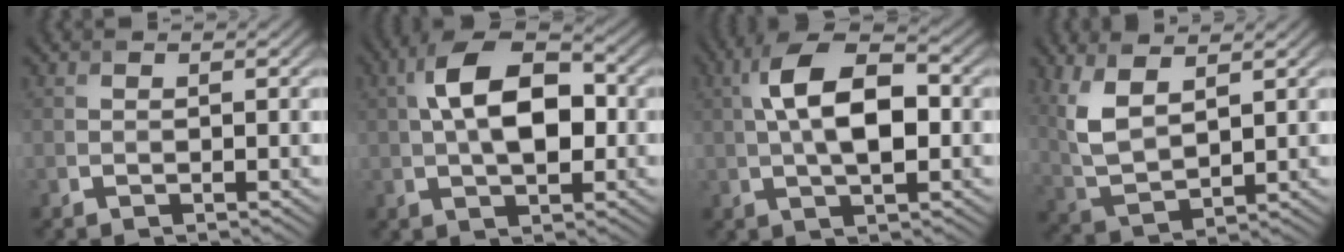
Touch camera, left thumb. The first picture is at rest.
{"total": 10.7, "force": [0.6, 5.7, 9.0], "torque": [-0.159, 0.015, 0.000]}
{"total": 10.1, "force": [0.5, 4.6, 9.0], "torque": [-0.167, 0.017, 0.001]}
{"total": 7.1, "force": [3.4, 3.1, 5.4], "torque": [-0.140, -0.002, 0.076]}